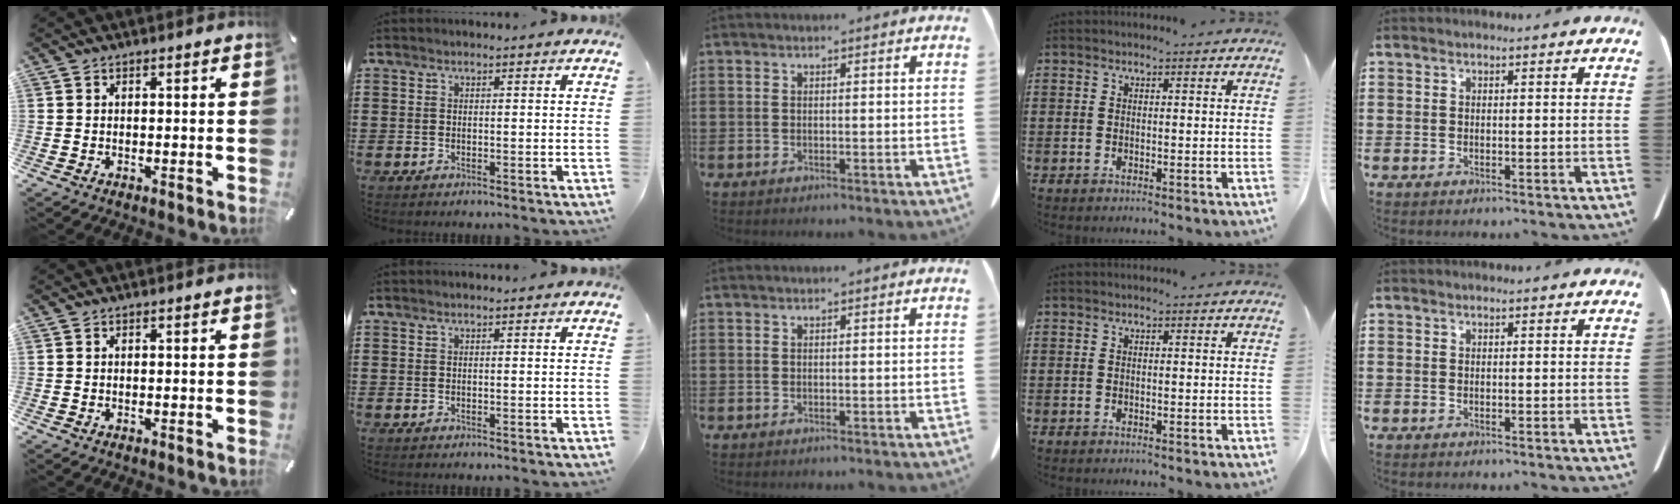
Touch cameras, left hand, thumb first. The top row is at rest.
{}